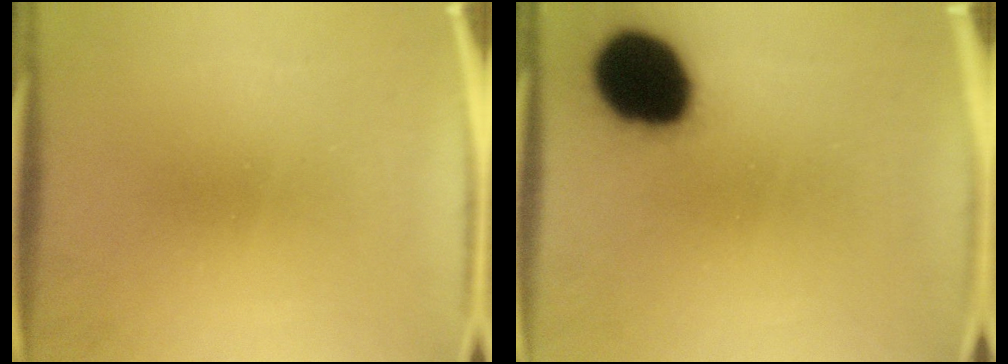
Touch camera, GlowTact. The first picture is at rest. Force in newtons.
{"total": 19.6}